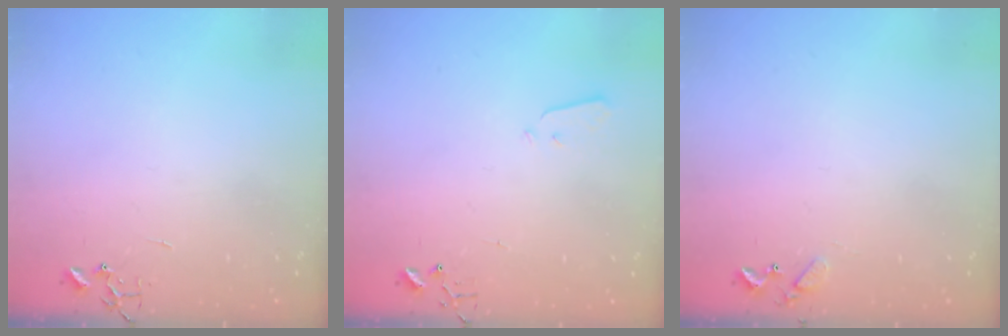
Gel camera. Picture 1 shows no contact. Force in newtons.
{"total": 2.2, "press": 2.1, "slide": 0.3}
{"total": 5.5, "press": 5.5, "slide": 0.4}